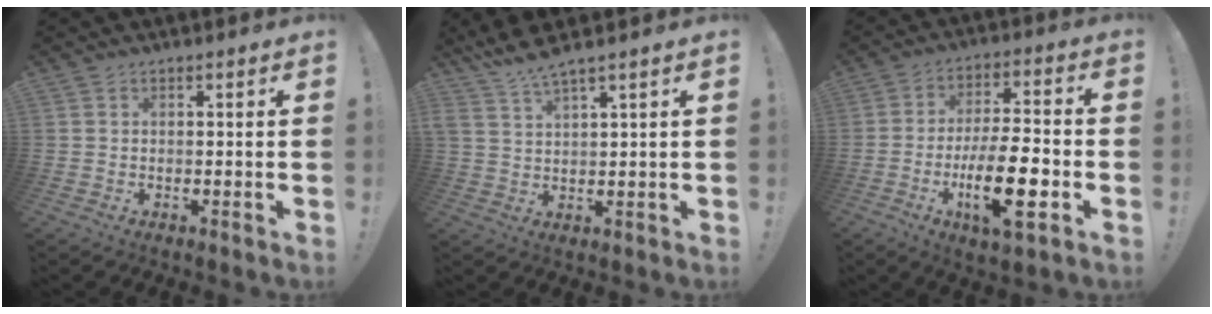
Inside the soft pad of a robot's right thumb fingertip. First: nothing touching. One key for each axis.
{"total": 5.2, "fx": 4.4, "fy": -0.2, "fz": 2.7, "tx": -0.063, "ty": -0.020, "tz": 0.079}
{"total": 16.9, "fx": -5.2, "fy": 5.2, "fz": 15.2, "tx": -0.255, "ty": 0.010, "tz": -0.085}